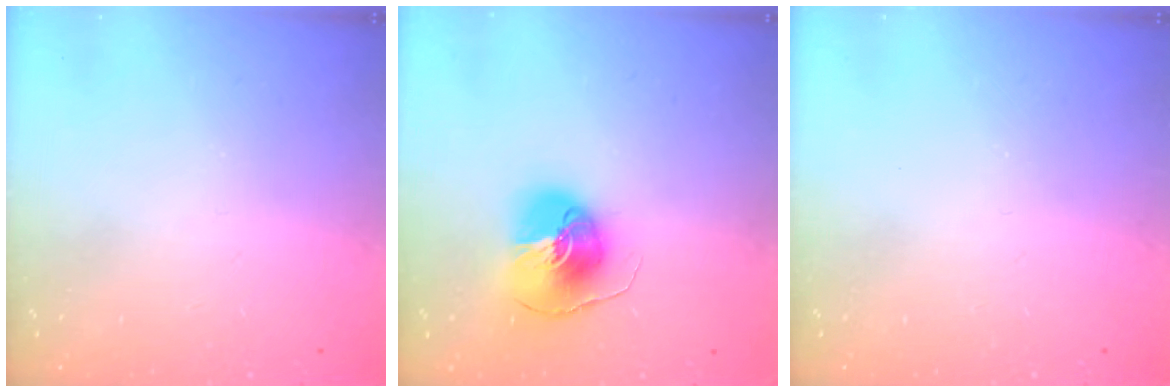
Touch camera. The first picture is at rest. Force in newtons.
{"total": 9.9, "press": 9.9, "slide": 1.3}
{"total": 0.0}